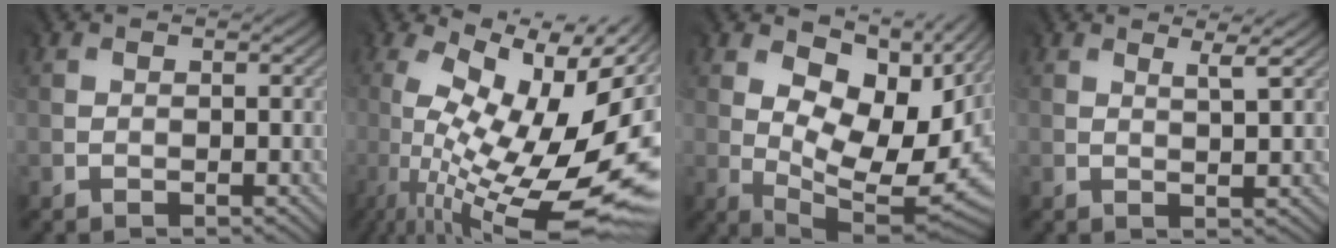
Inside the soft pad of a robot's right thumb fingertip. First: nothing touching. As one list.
[{"total": 17.5, "force": [-2.7, 6.7, 16.0], "torque": [-0.231, -0.010, -0.040]}, {"total": 15.9, "force": [3.3, 9.0, 12.8], "torque": [-0.192, -0.007, 0.082]}, {"total": 2.0, "force": [1.2, 0.0, 1.6], "torque": [-0.022, -0.002, 0.025]}]